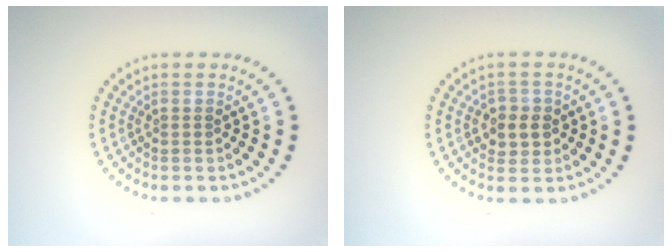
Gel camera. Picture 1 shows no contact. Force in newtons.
{"total": 2.4, "press": 2.3, "slide": 0.7}